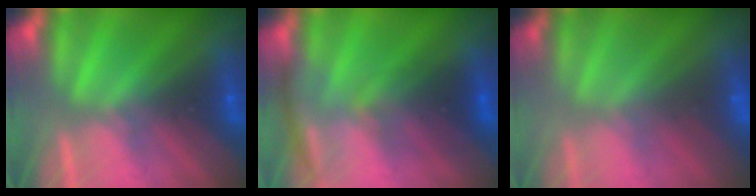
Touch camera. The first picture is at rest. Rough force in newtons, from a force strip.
{"total": 2.7}
{"total": 2.9}